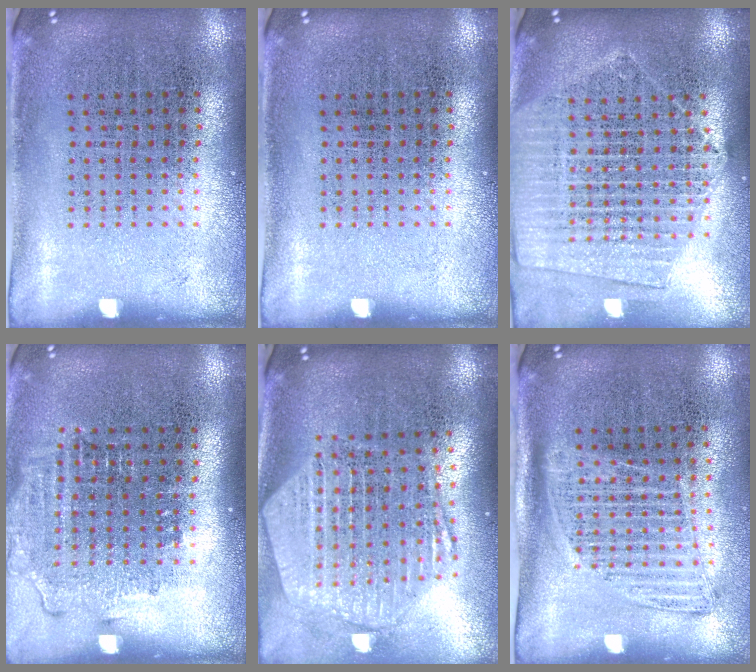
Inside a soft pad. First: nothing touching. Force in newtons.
{"total": 0.0}
{"total": 1.9, "press": 1.7, "slide": 0.7}
{"total": 1.3, "press": 1.1, "slide": 0.6}
{"total": 2.6, "press": 2.1, "slide": 1.5}
{"total": 1.3, "press": 1.1, "slide": 0.7}